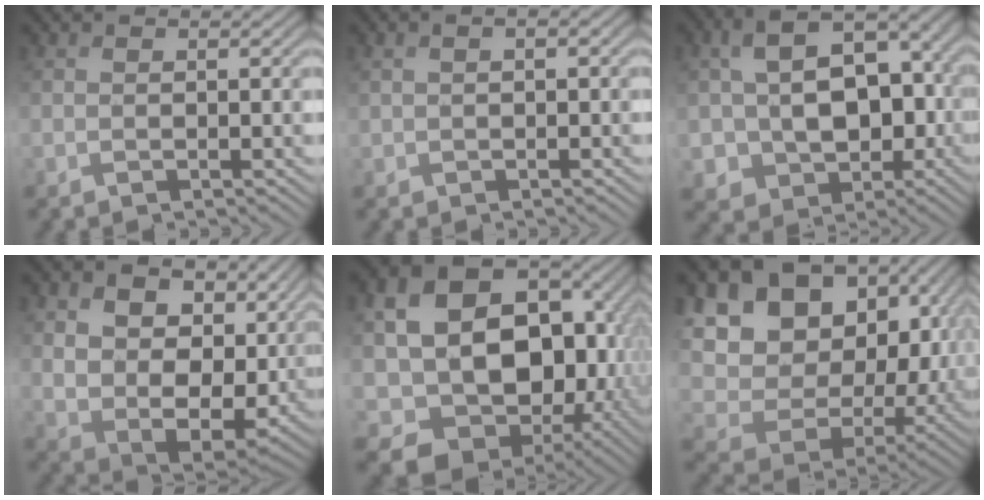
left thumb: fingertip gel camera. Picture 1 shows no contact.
{"total": 1.8, "force": [0.3, 1.1, 1.4], "torque": [-0.031, 0.002, 0.008]}
{"total": 12.8, "force": [-1.5, 9.3, 8.7], "torque": [-0.167, -0.017, -0.024]}
{"total": 13.8, "force": [3.8, 9.8, 9.0], "torque": [-0.204, -0.026, 0.083]}
{"total": 20.2, "force": [-1.4, 15.4, 13.0], "torque": [-0.227, -0.040, 0.001]}
{"total": 19.8, "force": [4.2, 15.5, 11.7], "torque": [-0.289, -0.021, 0.122]}